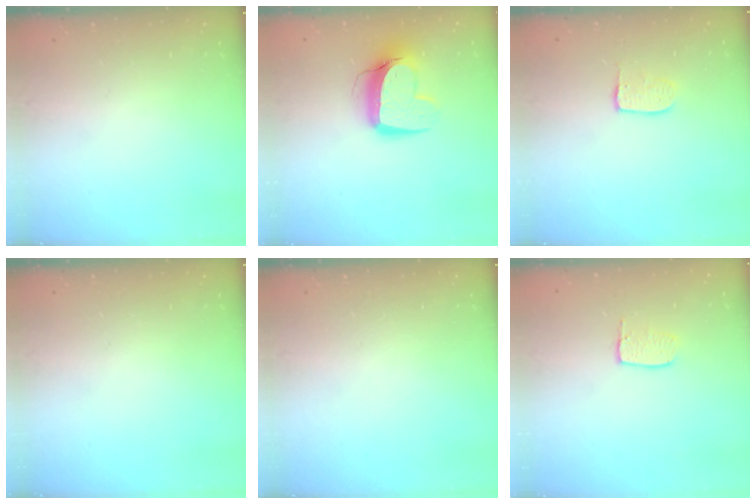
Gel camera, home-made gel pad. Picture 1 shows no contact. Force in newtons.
{"total": 12.4, "press": 12.3, "slide": 1.5}
{"total": 6.3, "press": 6.3, "slide": 0.3}
{"total": 0.0}
{"total": 0.0}
{"total": 5.8, "press": 5.8, "slide": 0.4}